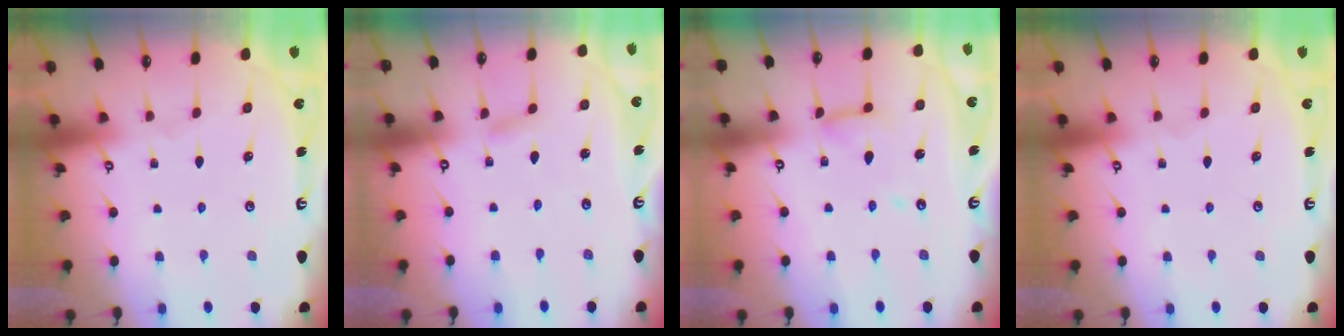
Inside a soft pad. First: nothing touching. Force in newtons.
{"total": 1.5, "press": 1.5, "slide": 0.2}
{"total": 11.1, "press": 11.1, "slide": 0.9}
{"total": 0.0}